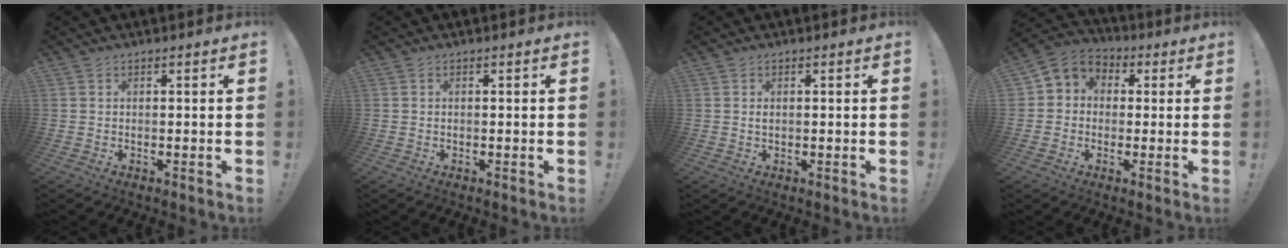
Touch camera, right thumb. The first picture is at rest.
{"total": 0.0}
{"total": 0.7, "force": [0.1, 0.2, 0.7], "torque": [-0.014, 0.001, 0.002]}
{"total": 6.0, "force": [-0.4, 5.7, 1.8], "torque": [-0.017, 0.006, -0.004]}